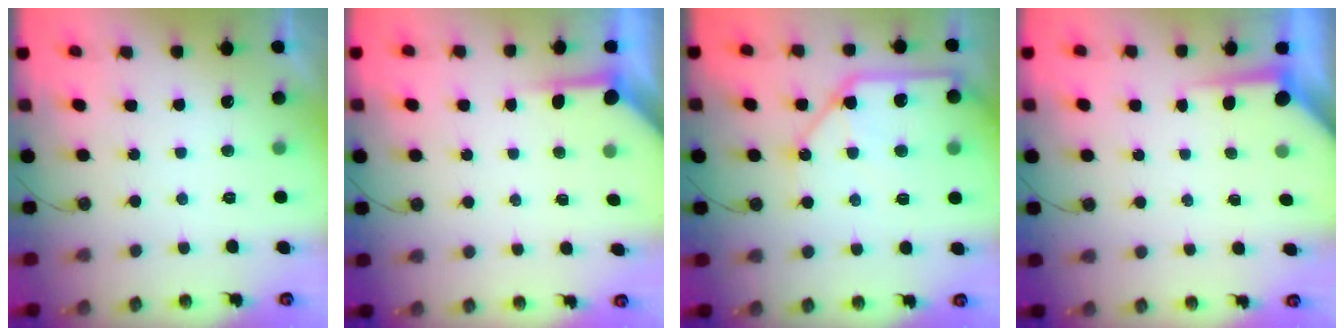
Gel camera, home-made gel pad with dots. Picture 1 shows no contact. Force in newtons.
{"total": 3.7, "press": 3.7, "slide": 0.5}
{"total": 12.9, "press": 12.8, "slide": 1.6}
{"total": 4.1, "press": 4.1, "slide": 0.4}